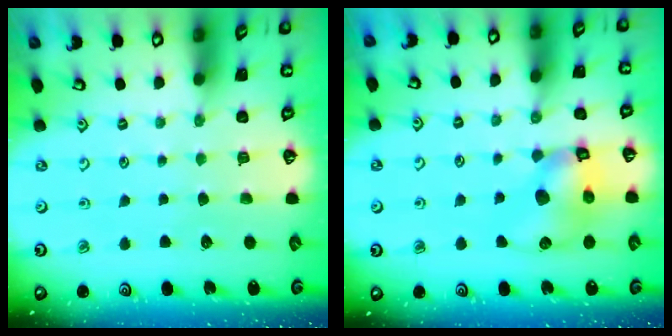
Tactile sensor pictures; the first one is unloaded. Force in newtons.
{"total": 10.8, "press": 10.7, "slide": 1.5}